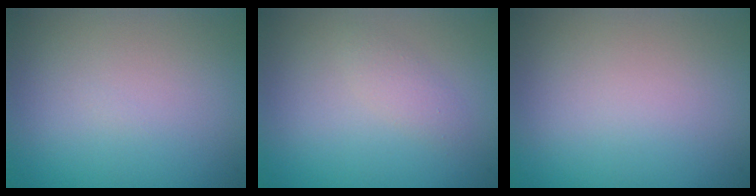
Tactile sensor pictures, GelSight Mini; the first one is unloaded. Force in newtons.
{"total": 1.4, "press": 1.4, "slide": 0.1}
{"total": 0.0}